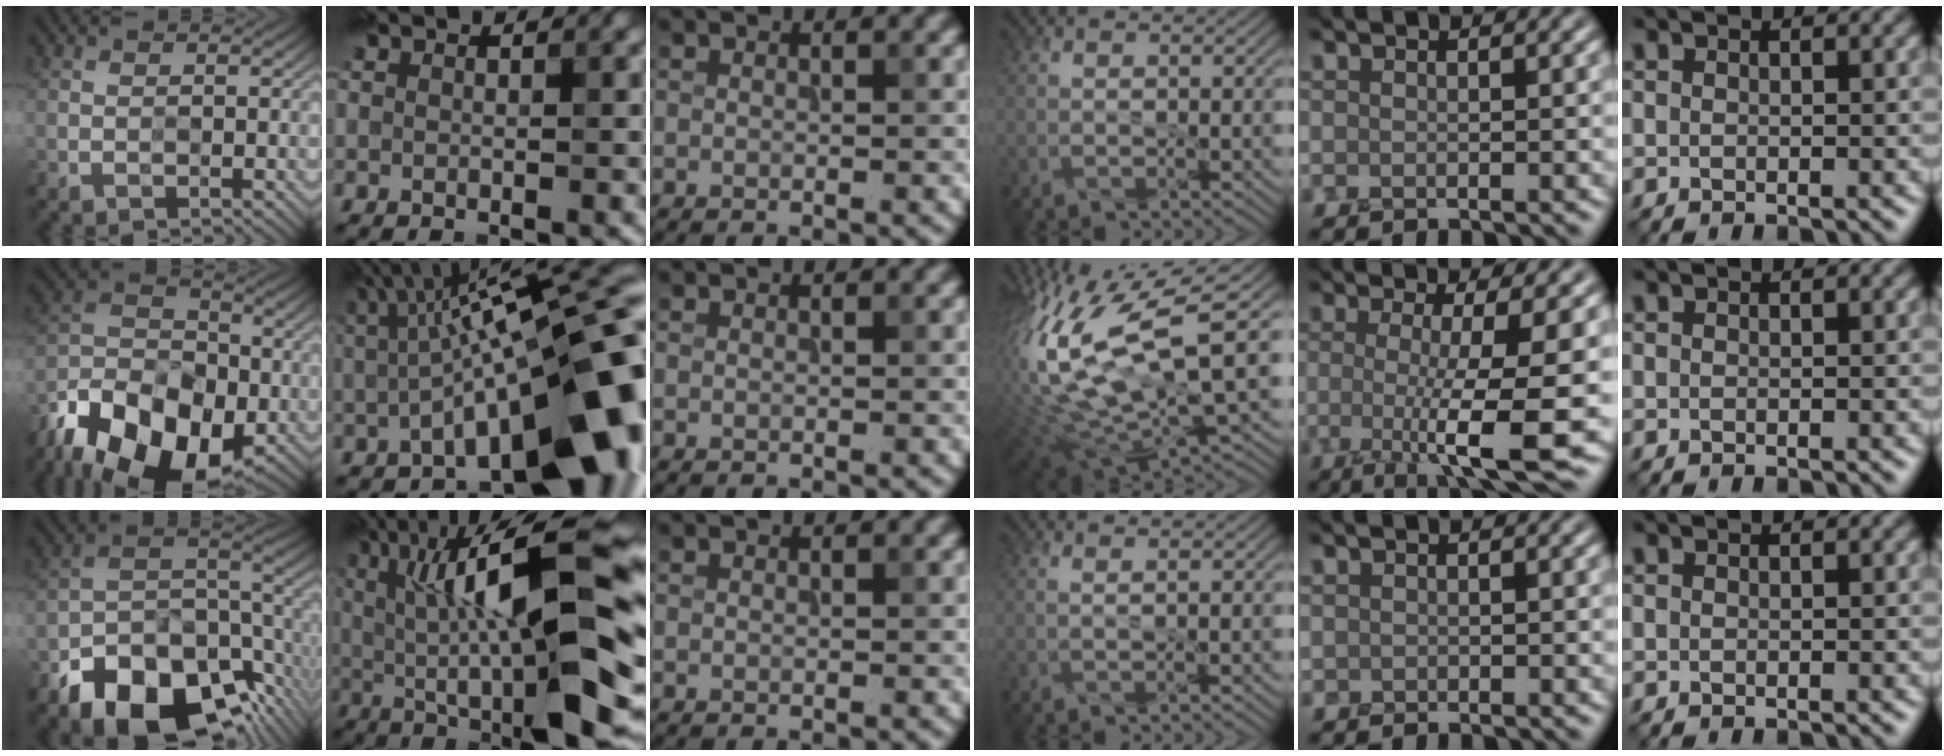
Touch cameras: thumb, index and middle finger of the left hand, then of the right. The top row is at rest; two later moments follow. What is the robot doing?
{"motion": "peel", "object": "tape"}